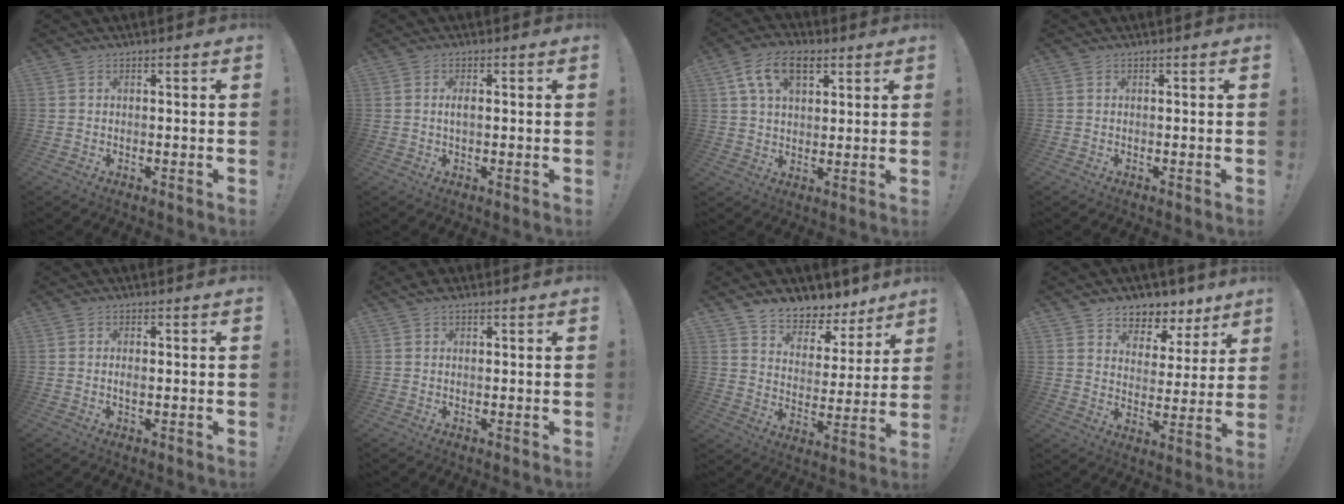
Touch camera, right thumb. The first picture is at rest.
{"total": 1.7, "force": [0.1, 0.5, 1.6], "torque": [-0.023, 0.000, 0.000]}
{"total": 11.7, "force": [5.5, 7.2, 7.5], "torque": [-0.125, 0.002, 0.103]}
{"total": 0.0}
{"total": 1.2, "force": [-0.1, 0.4, 1.1], "torque": [-0.013, -0.001, -0.004]}
{"total": 1.6, "force": [1.2, 0.5, 1.0], "torque": [-0.019, 0.002, 0.022]}
{"total": 7.3, "force": [6.4, 3.3, 1.3], "torque": [-0.027, -0.062, 0.121]}
{"total": 6.3, "force": [4.6, 4.2, 1.1], "torque": [-0.016, -0.044, 0.090]}